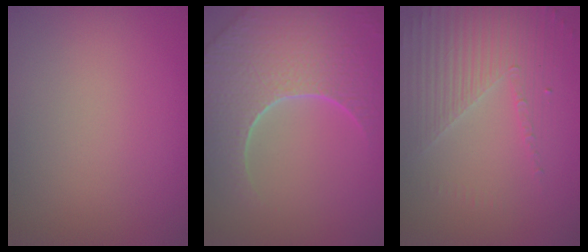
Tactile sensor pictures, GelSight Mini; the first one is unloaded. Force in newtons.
{"total": 8.7, "press": 6.2, "slide": 6.2}
{"total": 3.6, "press": 3.3, "slide": 1.5}